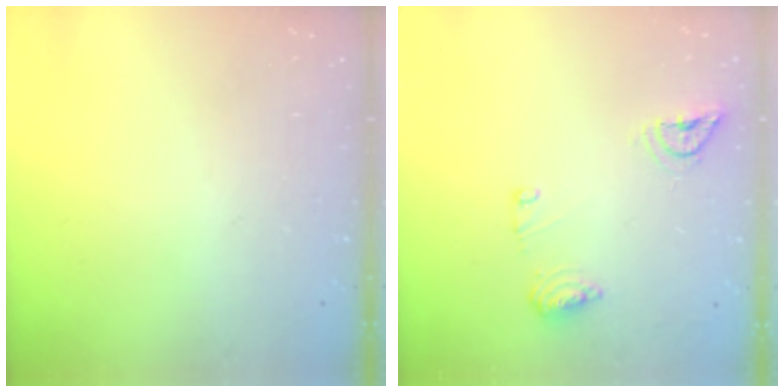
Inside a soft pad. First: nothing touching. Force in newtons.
{"total": 8.5, "press": 8.5, "slide": 0.1}